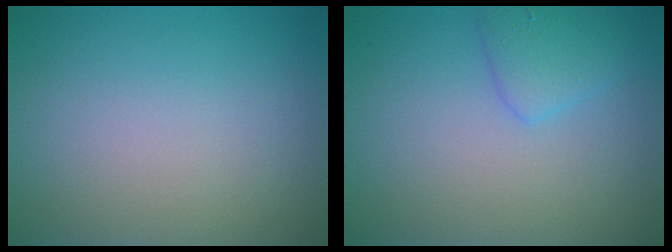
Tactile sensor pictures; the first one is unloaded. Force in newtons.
{"total": 2.2, "press": 2.2, "slide": 0.1}